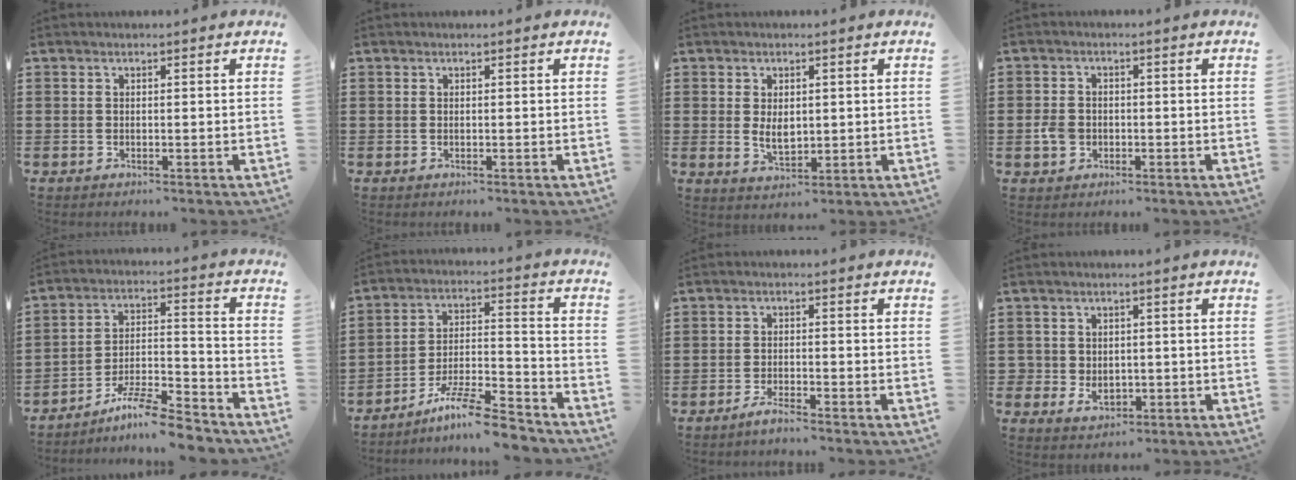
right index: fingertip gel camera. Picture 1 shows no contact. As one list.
[{"total": 0.0}, {"total": 3.8, "force": [0.3, 2.3, 3.1], "torque": [-0.053, 0.004, 0.004]}, {"total": 3.3, "force": [-0.7, 2.6, 1.8], "torque": [-0.050, 0.001, -0.018]}, {"total": 9.0, "force": [-7.9, 0.5, 4.2], "torque": [-0.072, 0.012, -0.150]}, {"total": 10.1, "force": [-8.6, 0.8, 5.2], "torque": [-0.093, 0.015, -0.164]}, {"total": 2.1, "force": [-1.9, 0.1, 1.0], "torque": [-0.018, 0.002, -0.034]}, {"total": 3.0, "force": [-0.3, 2.7, 1.4], "torque": [-0.037, 0.005, -0.008]}]